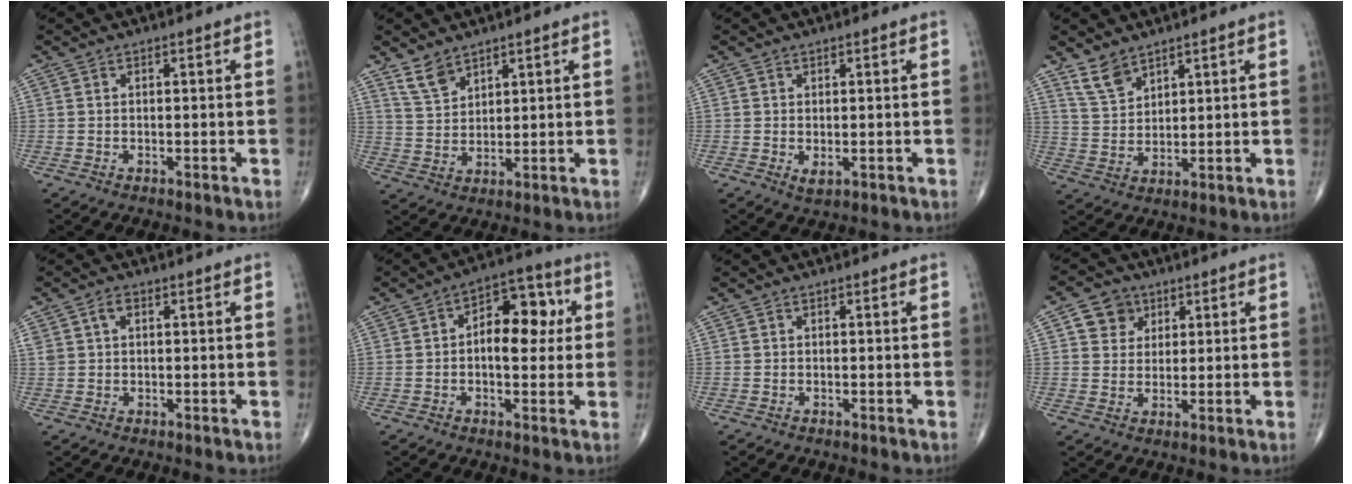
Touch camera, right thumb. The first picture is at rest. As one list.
[{"total": 4.8, "force": [3.8, 2.2, 1.9], "torque": [-0.029, -0.024, 0.082]}, {"total": 1.5, "force": [-0.1, 0.8, 1.3], "torque": [-0.021, -0.004, 0.002]}, {"total": 5.3, "force": [4.2, 2.4, 2.2], "torque": [-0.033, -0.025, 0.091]}, {"total": 2.8, "force": [1.0, 1.9, 1.8], "torque": [-0.037, 0.012, 0.024]}, {"total": 11.0, "force": [1.3, 6.4, 8.8], "torque": [-0.098, 0.023, 0.013]}, {"total": 0.0}, {"total": 5.8, "force": [2.5, 4.9, 1.8], "torque": [-0.006, -0.008, 0.041]}]